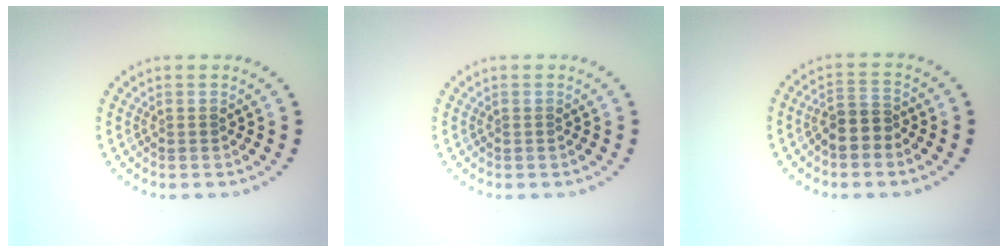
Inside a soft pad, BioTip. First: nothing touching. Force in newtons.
{"total": 0.0}
{"total": 2.7, "press": 2.3, "slide": 1.3}